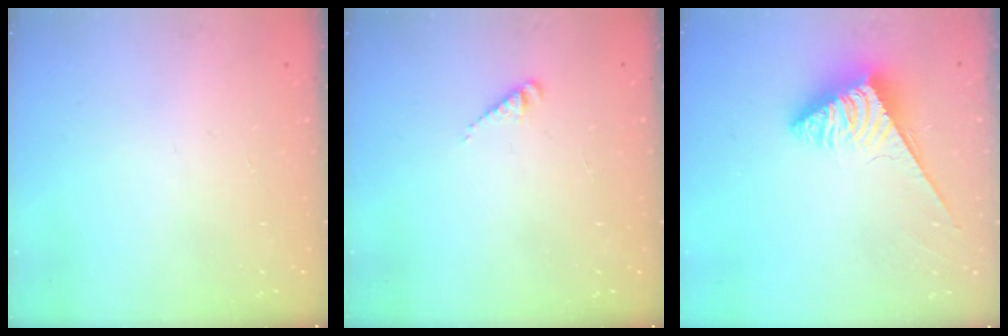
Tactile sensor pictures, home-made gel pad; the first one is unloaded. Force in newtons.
{"total": 2.3, "press": 2.3, "slide": 0.2}
{"total": 3.7, "press": 3.6, "slide": 0.4}